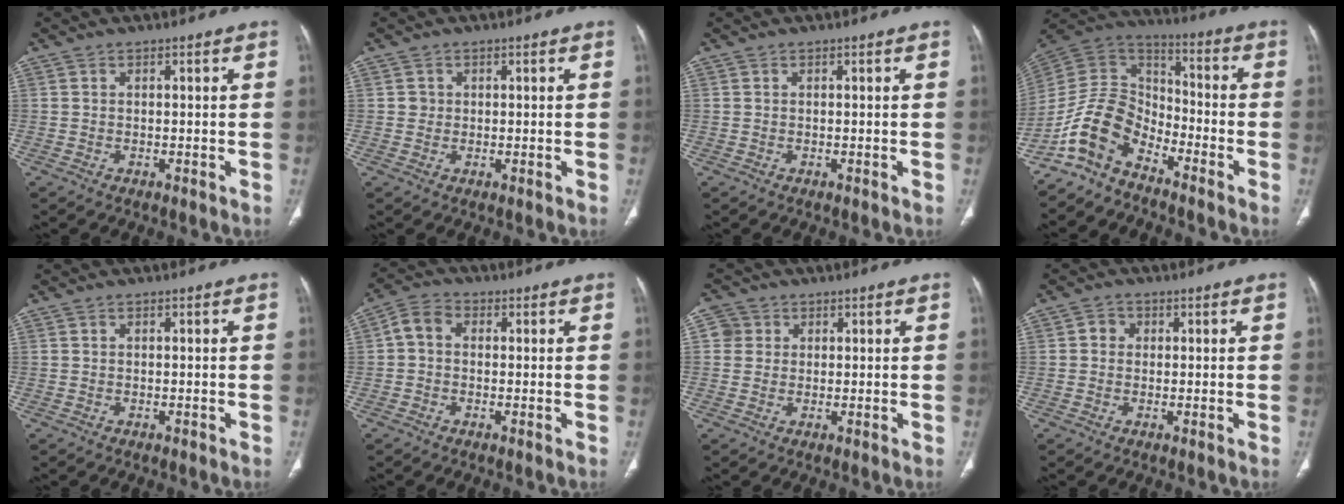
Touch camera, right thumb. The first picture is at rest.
{"total": 1.2, "force": [0.2, 1.2, 0.1], "torque": [0.009, 0.002, 0.002]}
{"total": 0.0}
{"total": 11.4, "force": [-7.9, 6.2, 5.3], "torque": [-0.091, 0.083, -0.170]}
{"total": 0.0}
{"total": 4.4, "force": [0.1, 3.3, 2.9], "torque": [-0.049, 0.012, -0.011]}
{"total": 3.3, "force": [0.9, 3.1, 0.5], "torque": [0.010, 0.000, 0.011]}
{"total": 2.1, "force": [0.2, 1.9, 0.8], "torque": [-0.001, 0.005, -0.001]}